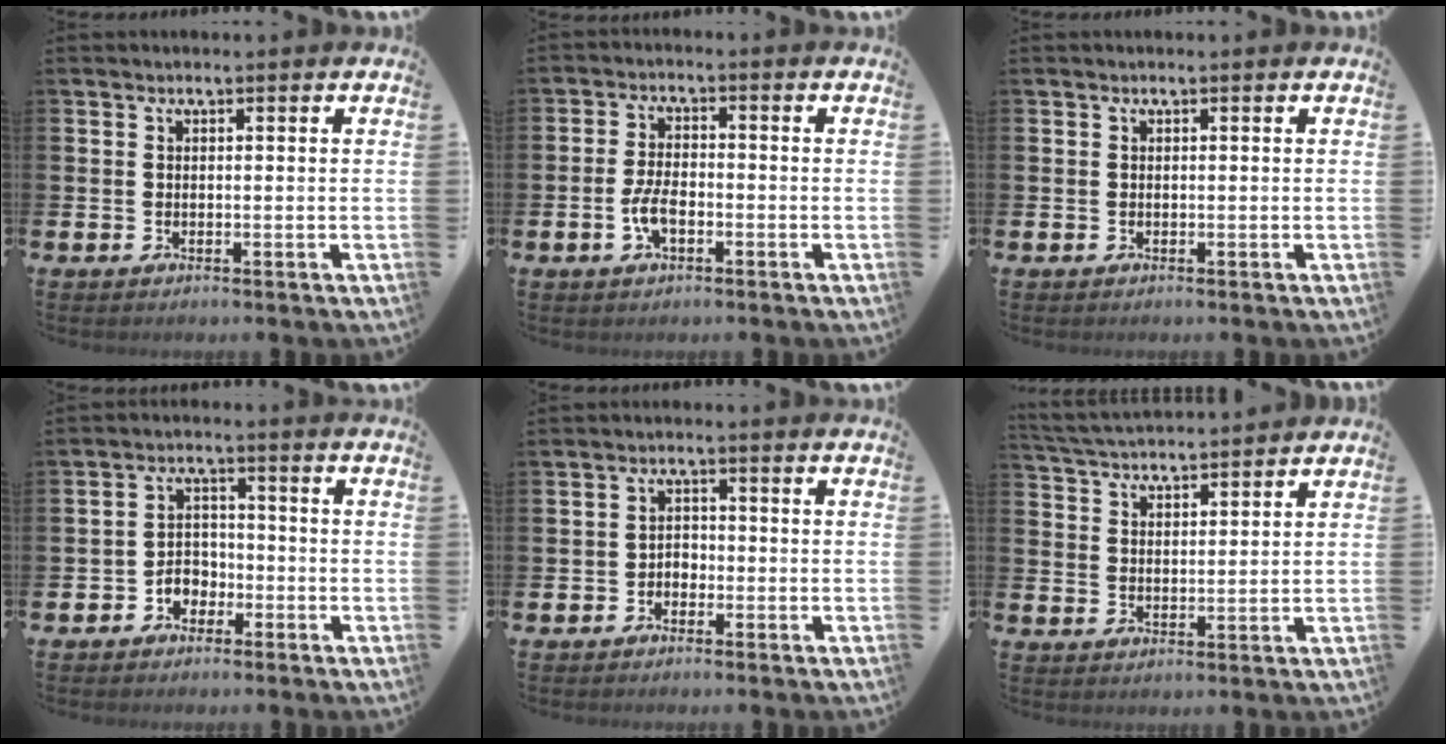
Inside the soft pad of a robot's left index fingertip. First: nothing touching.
{"total": 4.1, "force": [-1.4, 1.8, 3.4], "torque": [-0.063, 0.002, -0.028]}
{"total": 0.0}
{"total": 3.1, "force": [-1.9, 2.3, 0.9], "torque": [-0.020, 0.003, -0.044]}
{"total": 2.3, "force": [-1.8, 1.4, 0.6], "torque": [-0.020, 0.009, -0.040]}
{"total": 4.2, "force": [4.2, 0.3, 0.1], "torque": [-0.024, -0.025, 0.075]}